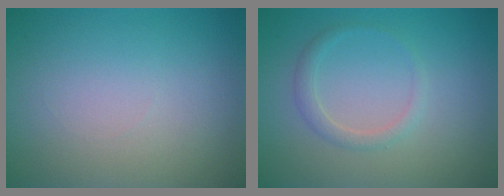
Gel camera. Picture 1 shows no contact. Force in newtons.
{"total": 1.5, "press": 1.5, "slide": 0.1}